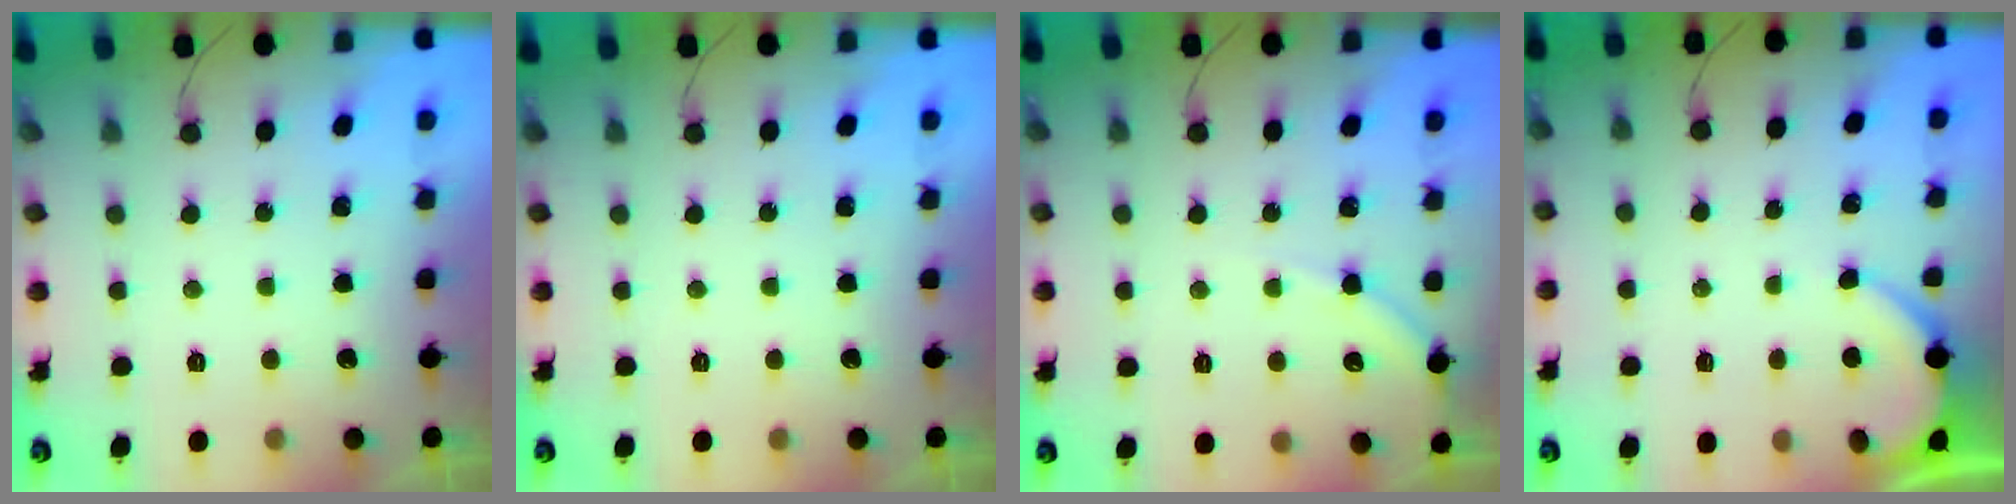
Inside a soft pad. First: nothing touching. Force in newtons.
{"total": 0.0}
{"total": 6.6, "press": 6.5, "slide": 0.8}
{"total": 2.9, "press": 2.9, "slide": 0.4}